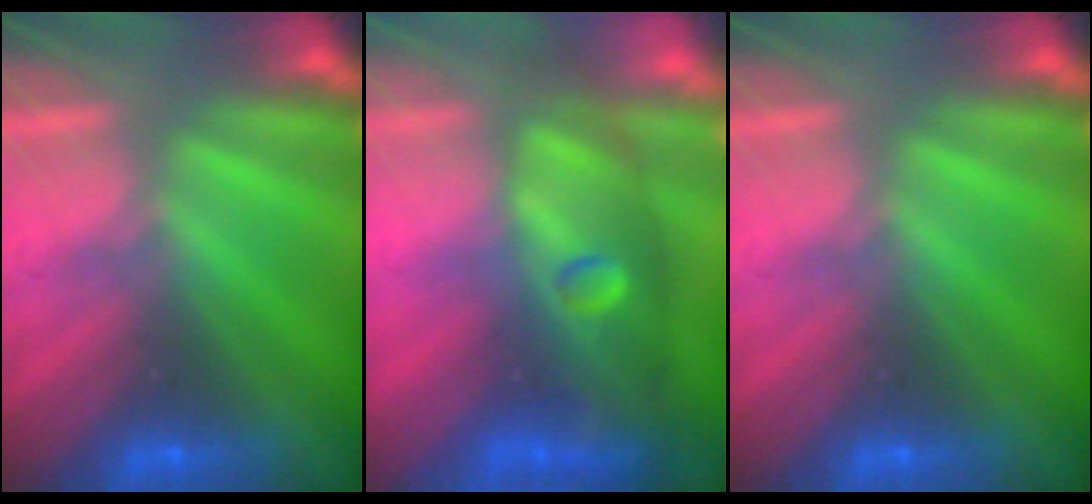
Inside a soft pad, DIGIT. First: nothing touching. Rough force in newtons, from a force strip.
{"total": 11.4}
{"total": 0.0}